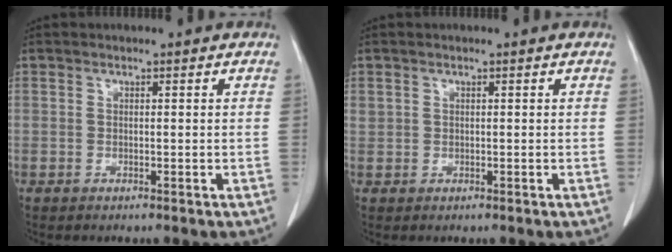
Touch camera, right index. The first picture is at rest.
{"total": 1.0, "force": [0.5, 0.9, 0.2], "torque": [0.007, 0.013, 0.009]}